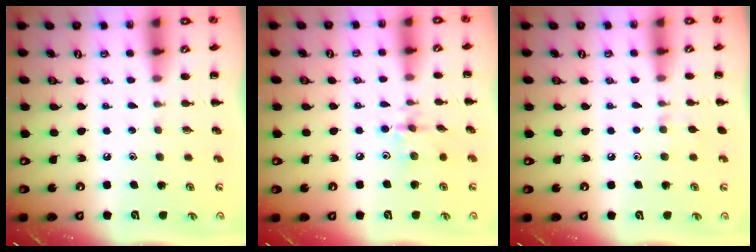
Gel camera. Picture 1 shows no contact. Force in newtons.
{"total": 4.8, "press": 4.8, "slide": 0.4}
{"total": 4.8, "press": 4.6, "slide": 1.6}